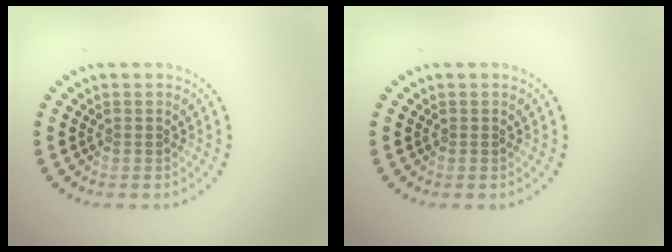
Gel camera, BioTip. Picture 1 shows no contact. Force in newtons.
{"total": 0.0}